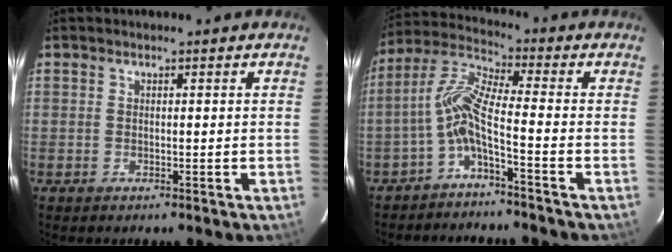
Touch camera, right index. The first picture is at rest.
{"total": 6.7, "force": [-3.0, -0.2, 6.0], "torque": [-0.130, 0.019, -0.067]}